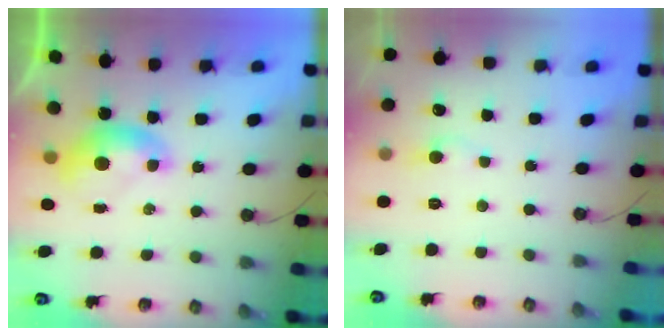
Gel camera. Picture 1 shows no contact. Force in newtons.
{"total": 1.5, "press": 1.4, "slide": 0.7}